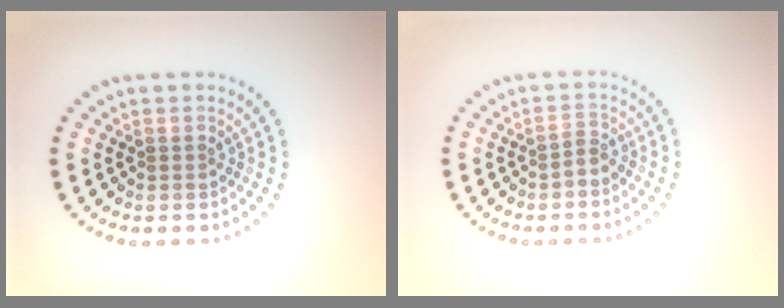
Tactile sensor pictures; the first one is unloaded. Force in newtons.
{"total": 1.1, "press": 0.6, "slide": 0.9}